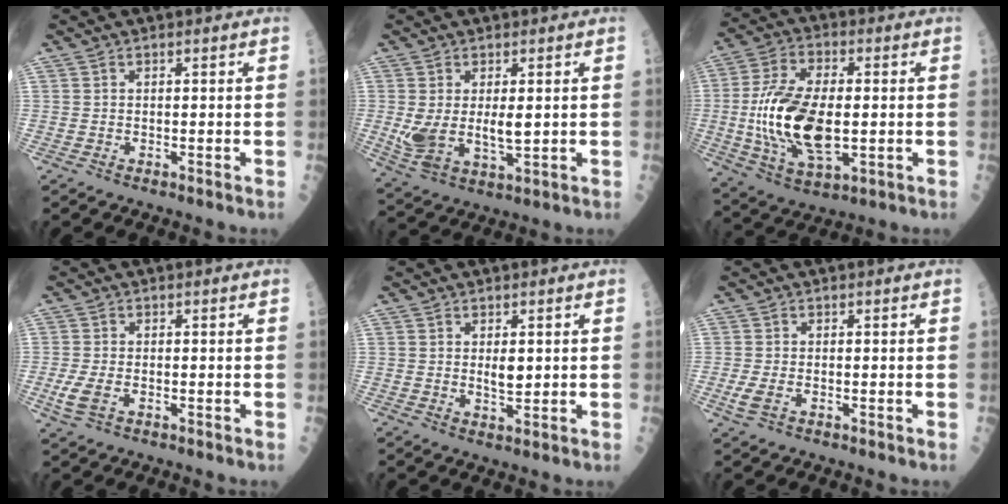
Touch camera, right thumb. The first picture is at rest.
{"total": 8.6, "force": [0.6, 4.3, 7.5], "torque": [-0.142, -0.014, 0.026]}
{"total": 18.4, "force": [-1.3, 8.9, 16.0], "torque": [-0.315, -0.006, -0.017]}
{"total": 4.1, "force": [-1.1, 2.3, 3.2], "torque": [-0.078, -0.003, -0.021]}
{"total": 2.9, "force": [0.6, 1.3, 2.6], "torque": [-0.037, -0.008, 0.012]}
{"total": 2.8, "force": [-0.8, 1.5, 2.3], "torque": [-0.056, -0.003, -0.018]}